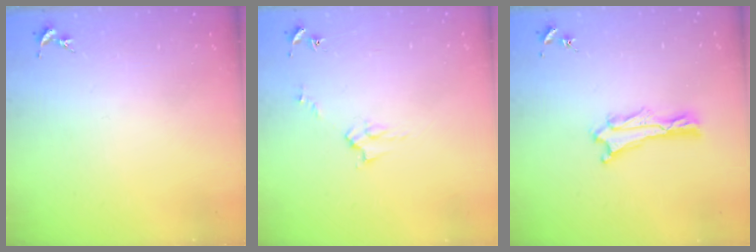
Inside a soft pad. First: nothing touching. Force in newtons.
{"total": 3.0, "press": 3.0, "slide": 0.3}
{"total": 0.9, "press": 0.9, "slide": 0.2}